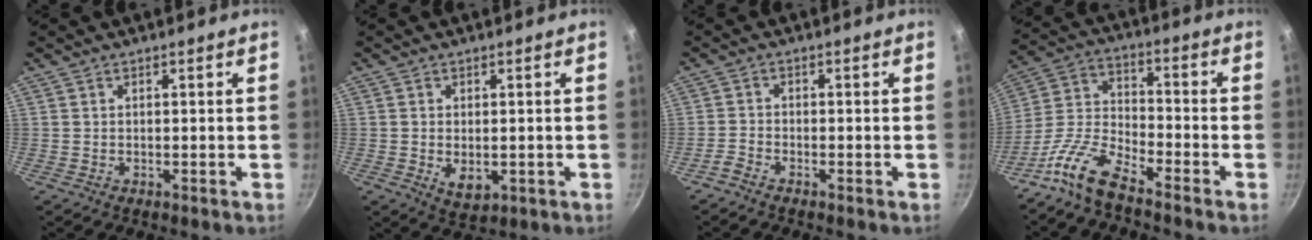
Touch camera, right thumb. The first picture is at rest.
{"total": 4.6, "force": [-0.6, 2.9, 3.4], "torque": [-0.055, -0.013, -0.001]}
{"total": 1.9, "force": [-1.7, 0.5, 0.6], "torque": [-0.026, 0.013, -0.042]}
{"total": 10.3, "force": [-8.1, 3.1, 5.6], "torque": [-0.119, 0.071, -0.182]}